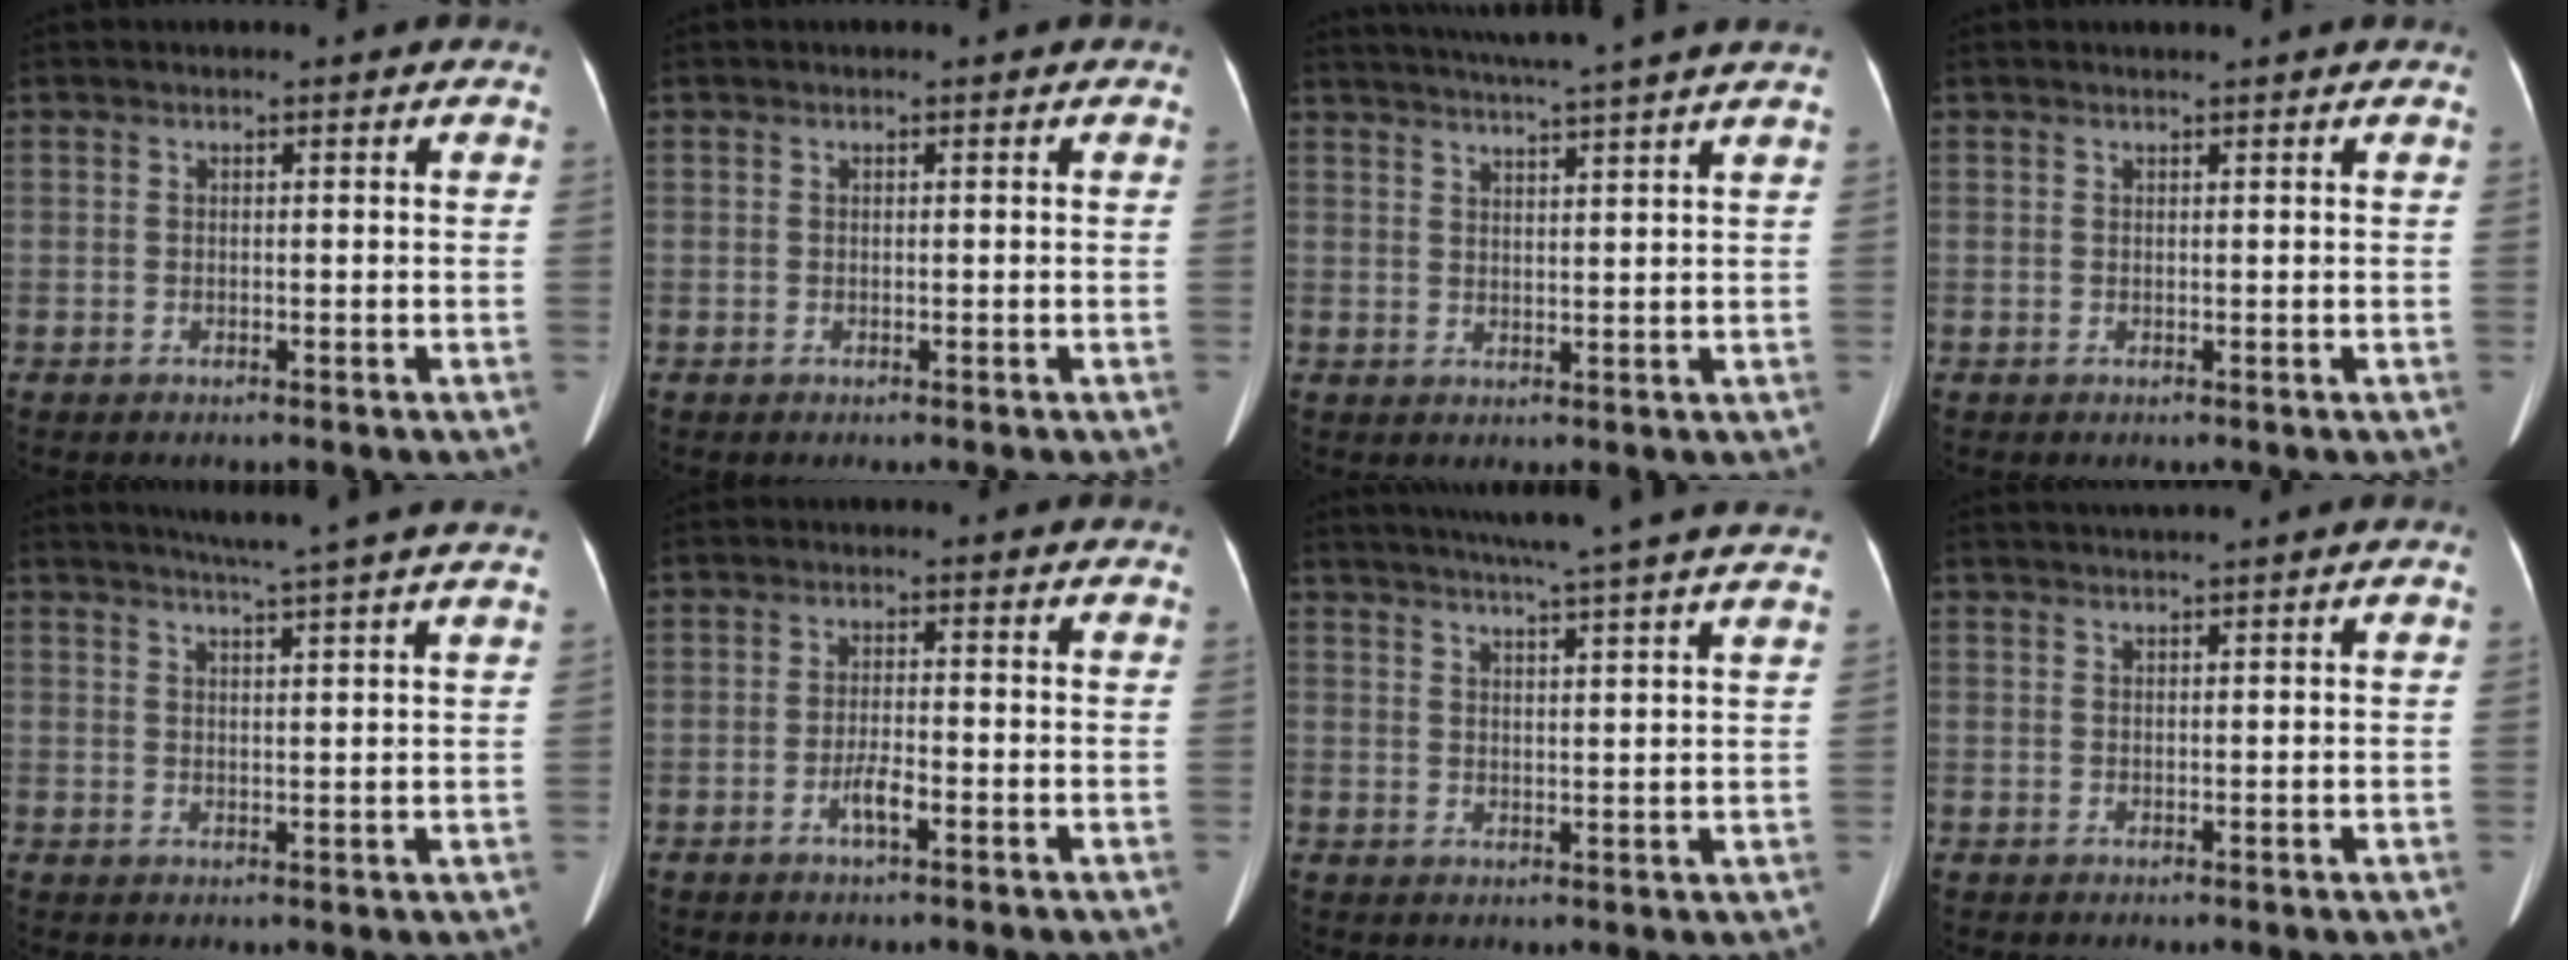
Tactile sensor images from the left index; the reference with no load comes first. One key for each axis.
{"total": 0.0}
{"total": 10.9, "fx": 9.5, "fy": -1.8, "fz": 5.0, "tx": -0.082, "ty": 0.004, "tz": 0.126}
{"total": 1.7, "fx": 1.5, "fy": -0.2, "fz": 0.6, "tx": -0.009, "ty": 0.011, "tz": 0.021}
{"total": 10.6, "fx": 9.2, "fy": -1.4, "fz": 5.2, "tx": -0.081, "ty": 0.007, "tz": 0.108}
{"total": 2.8, "fx": -1.4, "fy": 0.4, "fz": 2.3, "tx": -0.047, "ty": -0.002, "tz": -0.027}
{"total": 18.7, "fx": 16.5, "fy": -1.2, "fz": 8.8, "tx": -0.144, "ty": -0.009, "tz": 0.208}
{"total": 2.4, "fx": 2.0, "fy": -0.9, "fz": 0.9, "tx": -0.009, "ty": 0.013, "tz": 0.041}